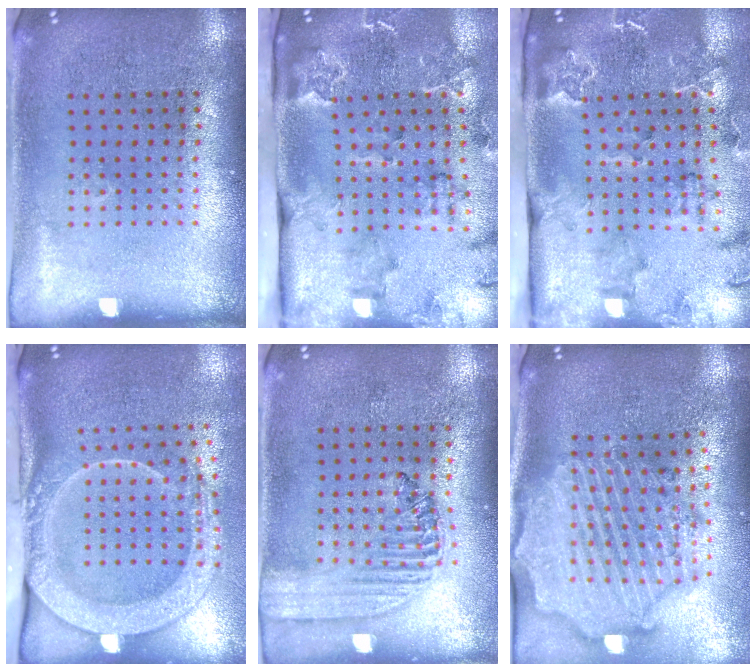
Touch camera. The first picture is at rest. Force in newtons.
{"total": 2.5, "press": 2.3, "slide": 0.9}
{"total": 2.5, "press": 2.4, "slide": 0.6}
{"total": 2.8, "press": 2.2, "slide": 1.8}
{"total": 1.5, "press": 1.3, "slide": 0.7}
{"total": 3.4, "press": 2.9, "slide": 1.8}